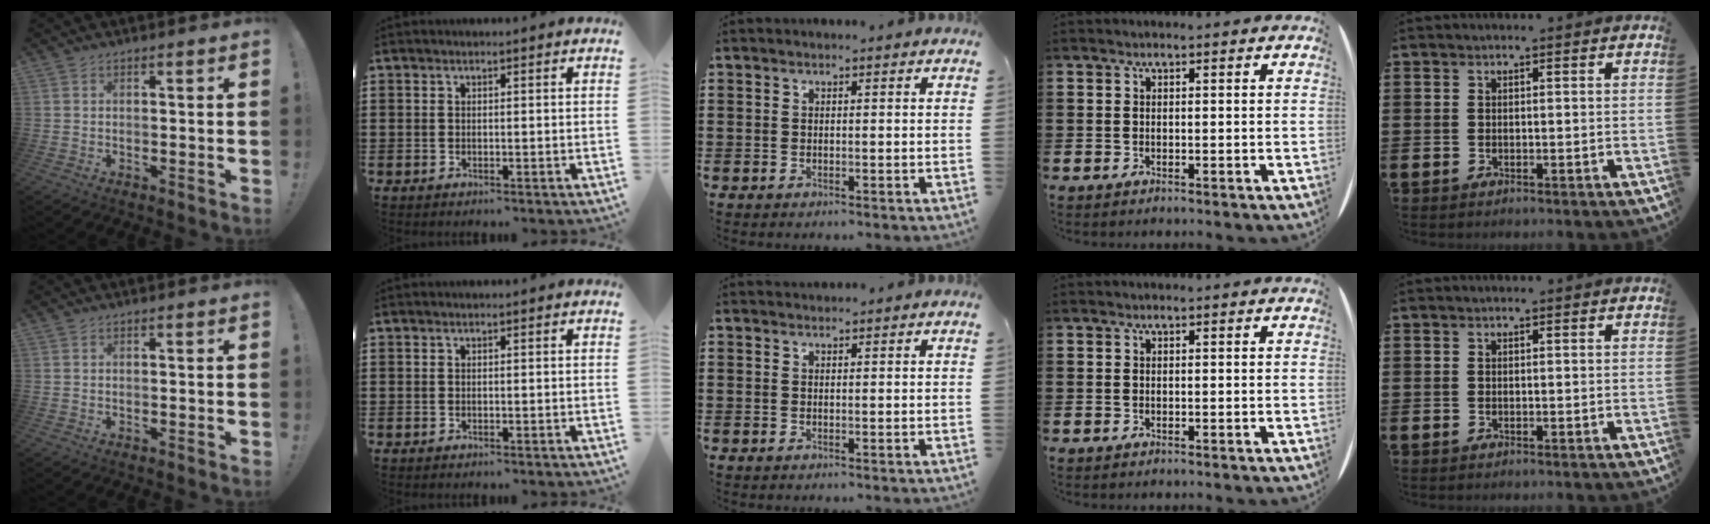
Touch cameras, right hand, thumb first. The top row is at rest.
{"middle": {"total": 0.7, "force": [0.7, 0.2, -0.1], "torque": [-0.001, 0.000, 0.014]}}